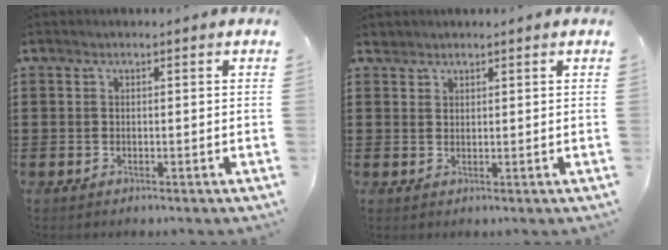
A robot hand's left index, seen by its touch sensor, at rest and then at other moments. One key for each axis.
{"total": 1.3, "fx": 1.2, "fy": 0.6, "fz": 0.0, "tx": -0.004, "ty": 0.002, "tz": 0.023}